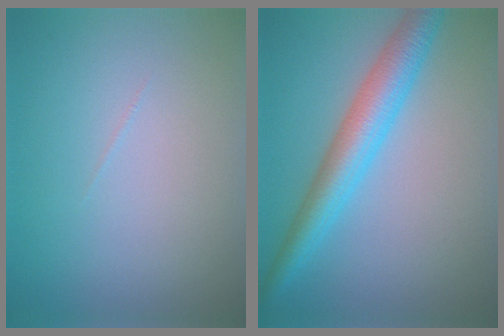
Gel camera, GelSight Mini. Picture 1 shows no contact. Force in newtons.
{"total": 5.0, "press": 5.0, "slide": 0.1}